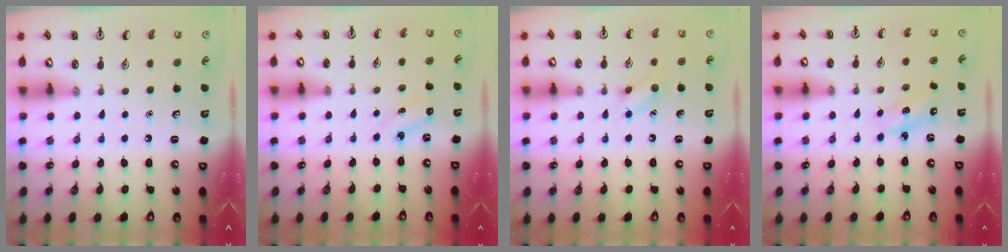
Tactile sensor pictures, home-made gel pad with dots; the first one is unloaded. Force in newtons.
{"total": 2.5, "press": 2.4, "slide": 0.8}
{"total": 6.4, "press": 6.4, "slide": 0.9}
{"total": 2.1, "press": 2.0, "slide": 0.7}